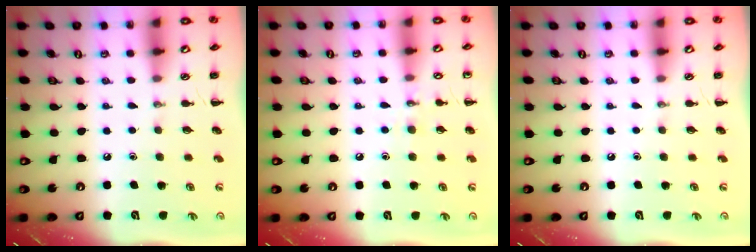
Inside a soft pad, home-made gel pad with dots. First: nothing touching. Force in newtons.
{"total": 6.3, "press": 6.0, "slide": 1.6}
{"total": 0.0}